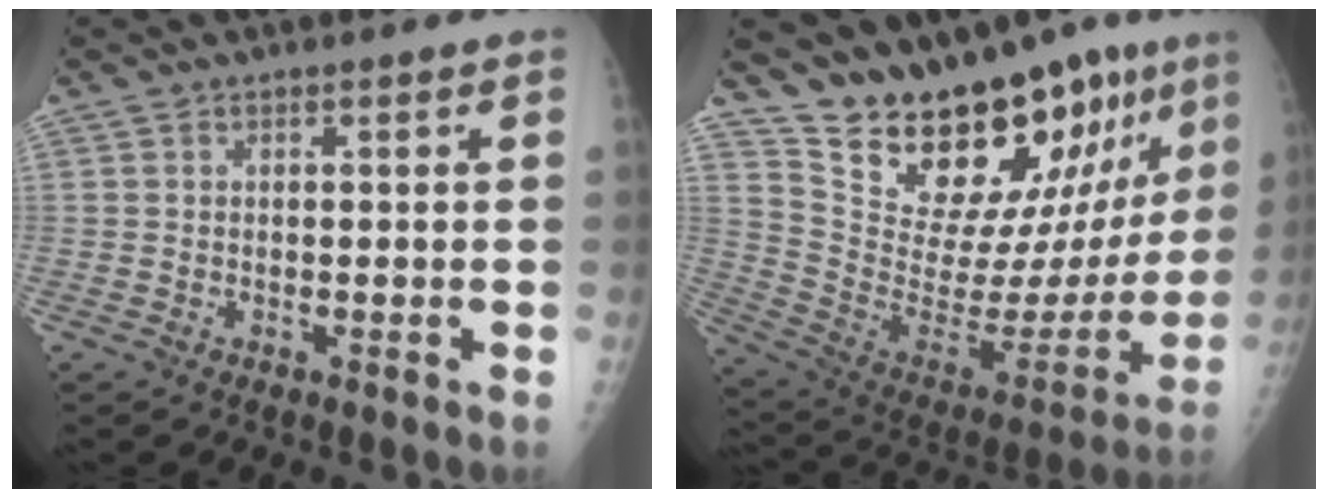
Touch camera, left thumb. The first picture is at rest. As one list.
[{"total": 24.1, "force": [19.1, 6.7, 13.0], "torque": [-0.157, -0.129, 0.299]}]